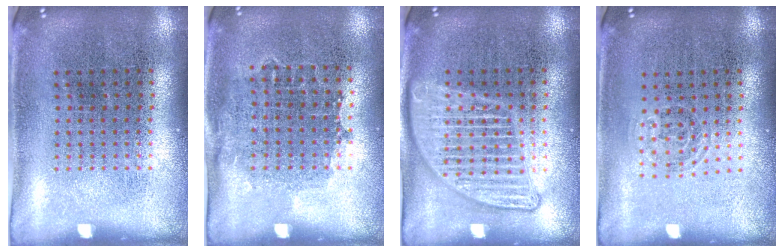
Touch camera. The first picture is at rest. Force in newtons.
{"total": 0.8, "press": 0.7, "slide": 0.5}
{"total": 3.0, "press": 3.0, "slide": 0.3}
{"total": 0.7, "press": 0.5, "slide": 0.5}